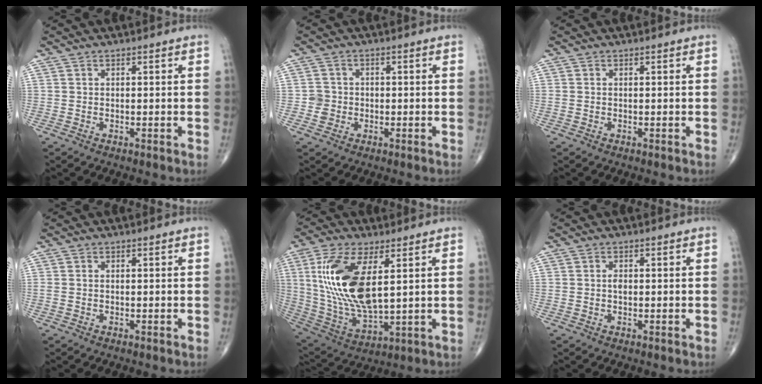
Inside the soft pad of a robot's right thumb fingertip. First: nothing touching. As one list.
[{"total": 2.7, "force": [-0.6, 2.6, 0.5], "torque": [0.009, 0.008, -0.014]}, {"total": 0.5, "force": [0.0, 0.2, 0.5], "torque": [-0.014, 0.001, 0.003]}, {"total": 1.0, "force": [0.0, 0.5, 0.8], "torque": [-0.023, 0.003, 0.002]}, {"total": 18.2, "force": [4.4, 7.6, 16.0], "torque": [-0.335, -0.024, 0.094]}, {"total": 1.2, "force": [0.0, 0.7, 1.0], "torque": [-0.018, 0.002, -0.001]}]